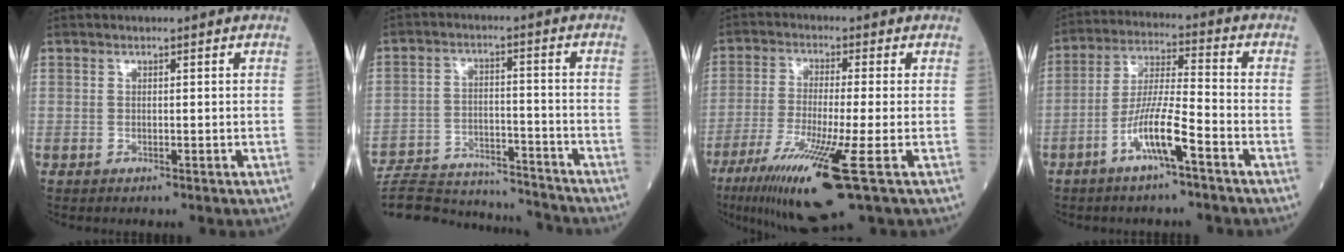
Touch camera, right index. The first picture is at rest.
{"total": 18.3, "force": [-17.6, 2.6, 4.3], "torque": [-0.095, 0.002, -0.264]}
{"total": 13.5, "force": [-6.4, 0.0, 11.9], "torque": [-0.230, -0.040, -0.111]}
{"total": 9.1, "force": [-4.5, 0.4, 7.8], "torque": [-0.154, 0.001, -0.088]}